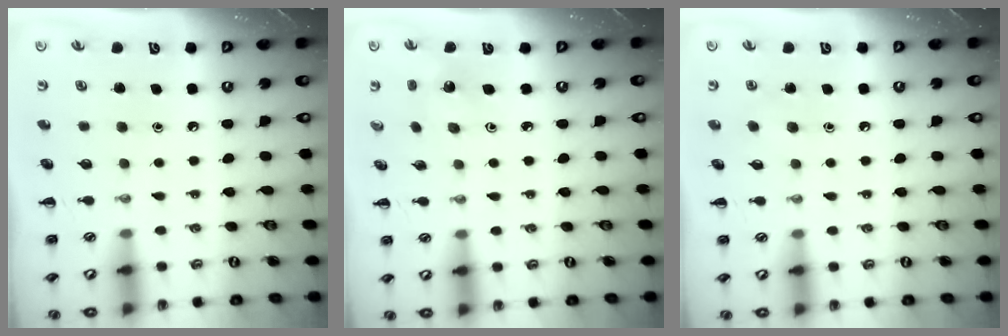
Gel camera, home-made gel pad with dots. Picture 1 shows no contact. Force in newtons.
{"total": 1.5, "press": 1.4, "slide": 0.5}
{"total": 3.7, "press": 3.5, "slide": 1.0}